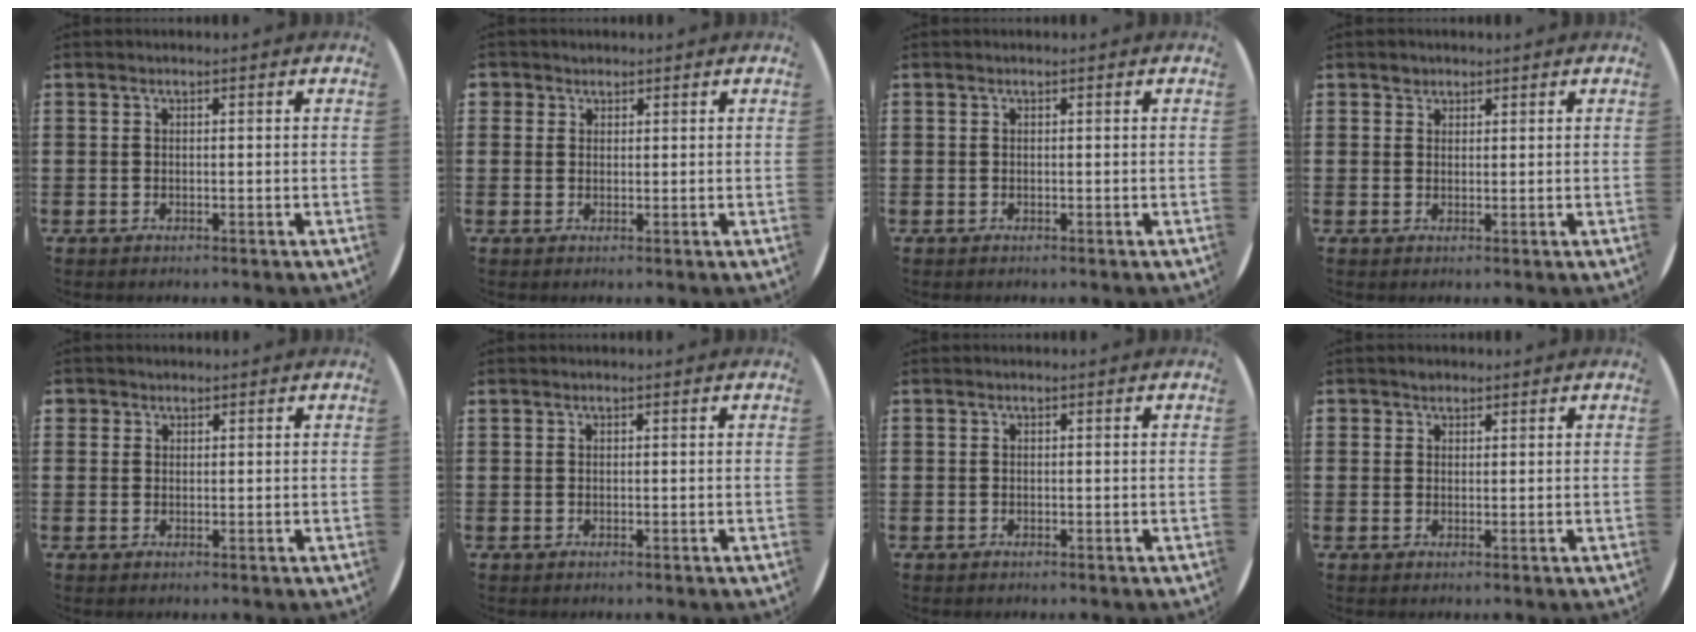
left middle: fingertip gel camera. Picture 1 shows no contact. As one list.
[{"total": 1.3, "force": [1.0, 0.8, -0.1], "torque": [0.009, 0.000, 0.019]}, {"total": 0.0}, {"total": 1.3, "force": [1.1, 0.7, 0.0], "torque": [0.007, -0.001, 0.019]}, {"total": 1.1, "force": [0.9, 0.6, -0.1], "torque": [0.000, 0.003, 0.018]}, {"total": 0.0}, {"total": 0.0}, {"total": 1.3, "force": [1.1, 0.7, -0.1], "torque": [0.009, -0.001, 0.020]}]